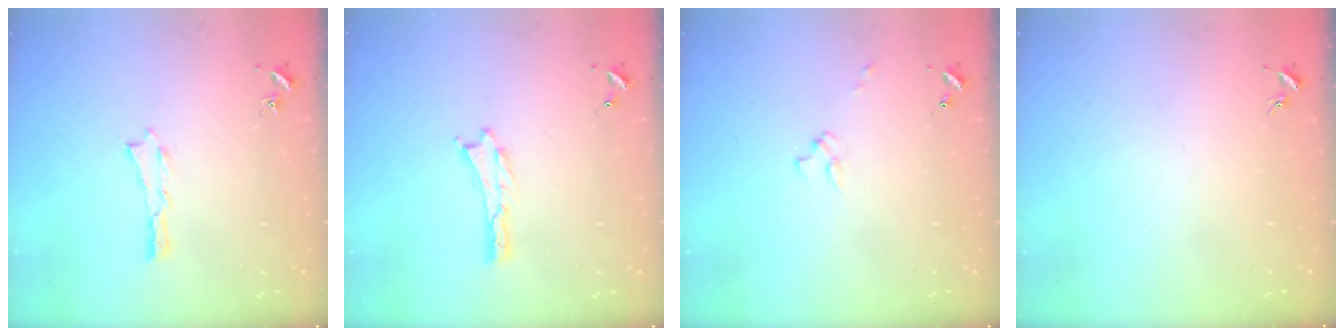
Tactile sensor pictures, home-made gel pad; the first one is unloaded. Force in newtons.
{"total": 0.0}
{"total": 1.1, "press": 1.1, "slide": 0.2}
{"total": 0.0}